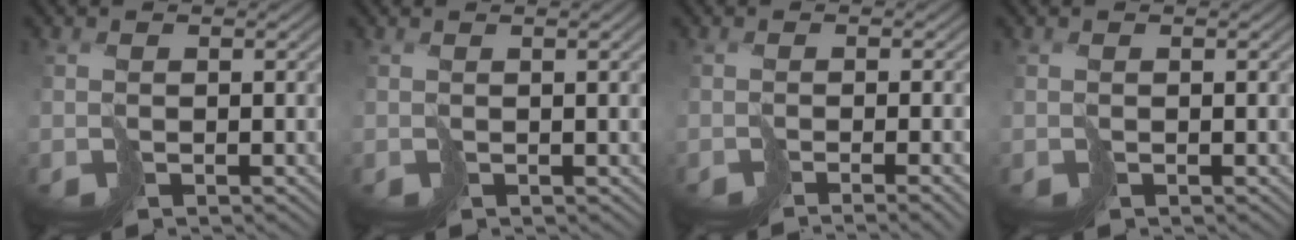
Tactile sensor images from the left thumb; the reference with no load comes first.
{"total": 2.8, "force": [0.3, 0.7, 2.7], "torque": [-0.032, 0.006, 0.004]}
{"total": 4.9, "force": [-1.9, 1.2, 4.3], "torque": [-0.047, -0.005, -0.024]}
{"total": 0.0}